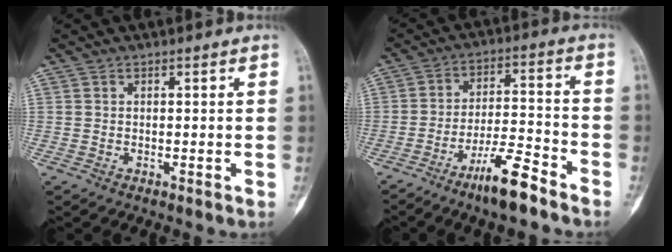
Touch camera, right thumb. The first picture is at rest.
{"total": 9.7, "force": [-6.9, 1.8, 6.6], "torque": [-0.119, 0.053, -0.122]}